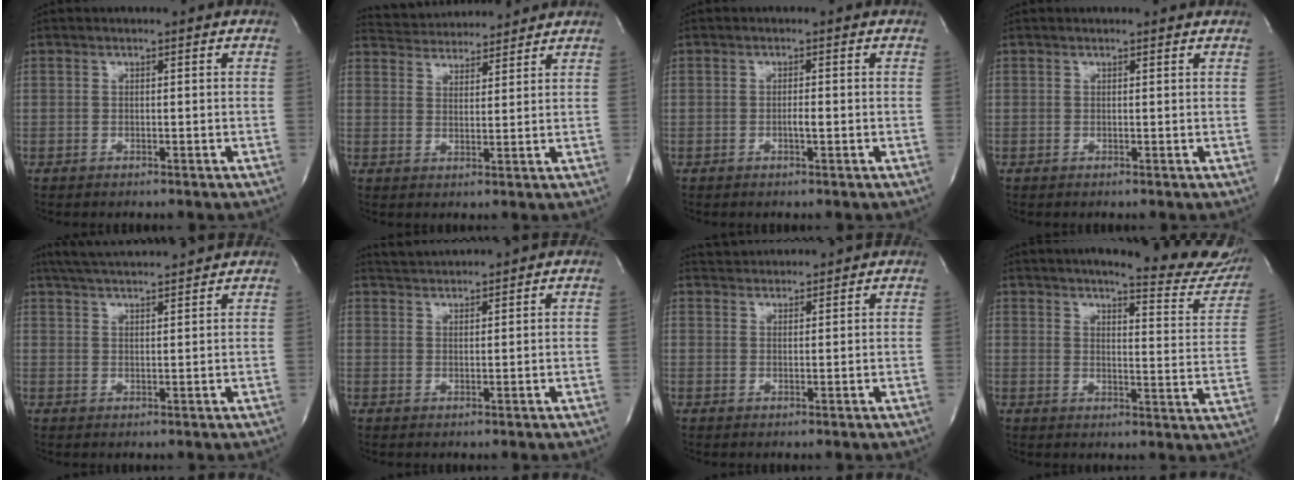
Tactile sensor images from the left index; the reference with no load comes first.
{"total": 9.7, "force": [9.4, 1.8, 1.7], "torque": [-0.032, 0.022, 0.143]}
{"total": 1.1, "force": [-0.3, 0.2, 1.1], "torque": [-0.020, 0.000, -0.005]}
{"total": 1.9, "force": [1.8, 0.3, 0.2], "torque": [-0.011, 0.003, 0.016]}
{"total": 11.0, "force": [10.1, 0.6, 4.3], "torque": [-0.081, 0.025, 0.152]}
{"total": 4.0, "force": [4.0, -0.2, 0.4], "torque": [-0.013, 0.025, 0.076]}
{"total": 5.0, "force": [5.0, 0.5, 0.4], "torque": [-0.013, 0.031, 0.079]}
{"total": 19.3, "force": [17.3, 2.4, 8.3], "torque": [-0.101, -0.070, 0.194]}